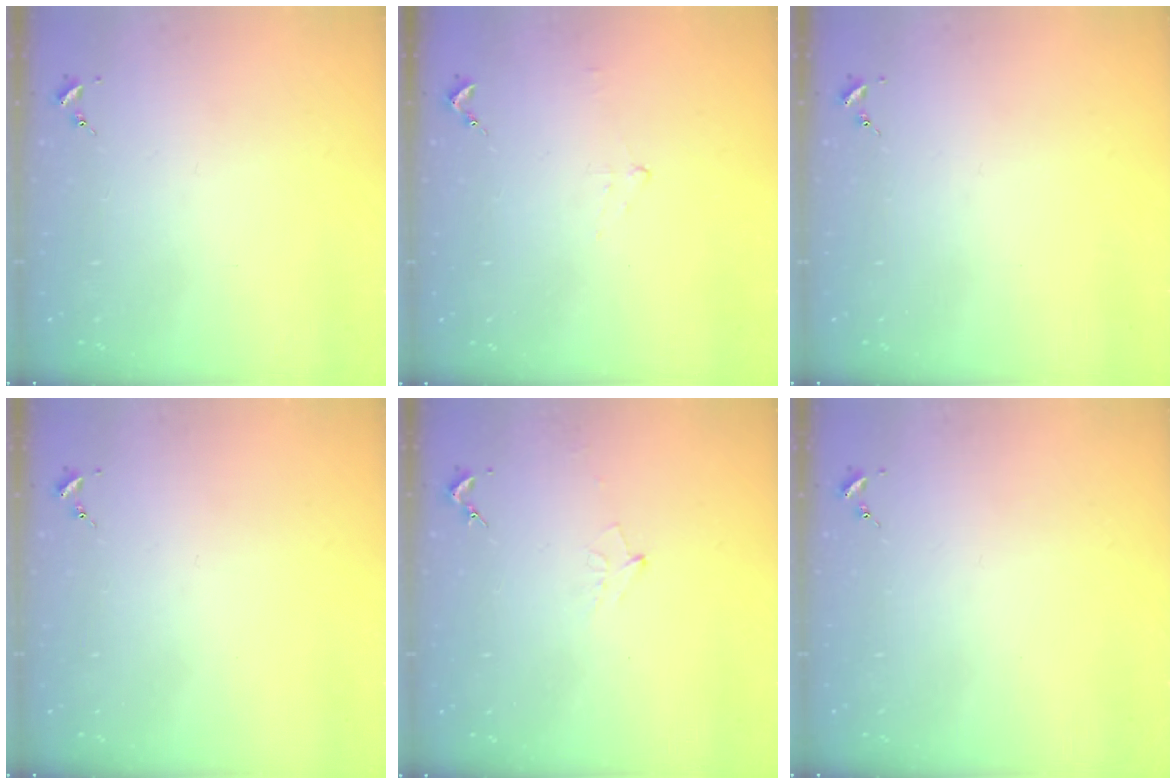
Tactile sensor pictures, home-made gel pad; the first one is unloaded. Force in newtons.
{"total": 5.7, "press": 5.7, "slide": 0.8}
{"total": 0.0}
{"total": 0.0}
{"total": 5.3, "press": 5.2, "slide": 1.0}
{"total": 0.0}